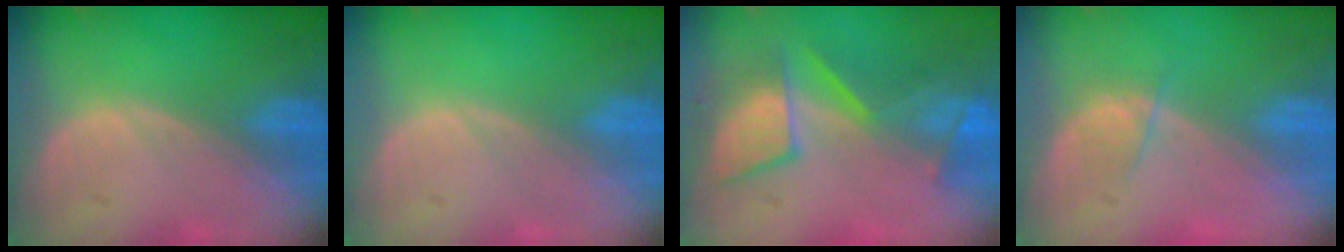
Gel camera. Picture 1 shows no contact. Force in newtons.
{"total": 0.0}
{"total": 8.5, "press": 8.5, "slide": 0.2}
{"total": 2.2, "press": 2.0, "slide": 0.9}